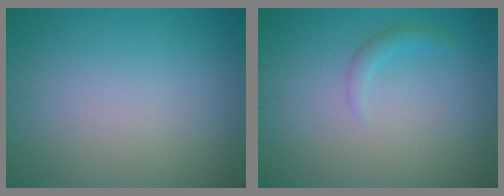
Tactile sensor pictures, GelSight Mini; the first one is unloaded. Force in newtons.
{"total": 1.2, "press": 1.1, "slide": 0.1}